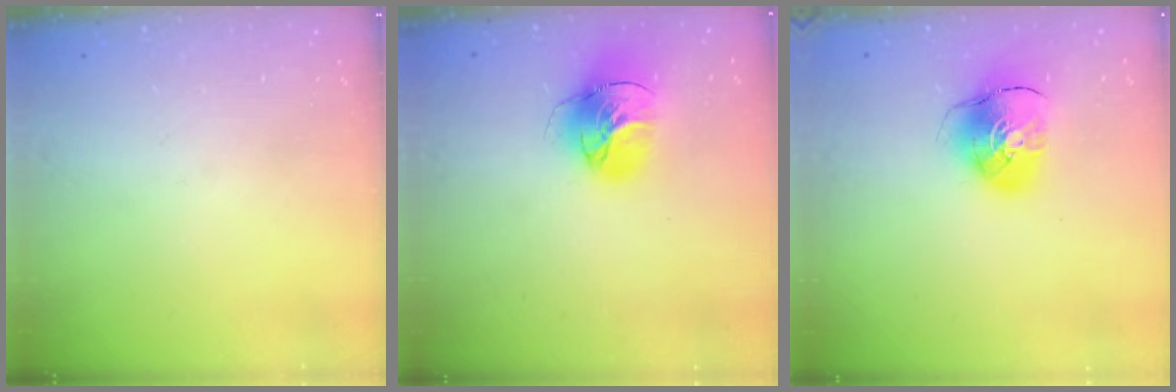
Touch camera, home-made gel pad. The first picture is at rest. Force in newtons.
{"total": 17.5, "press": 17.4, "slide": 1.7}
{"total": 9.8, "press": 9.7, "slide": 1.6}